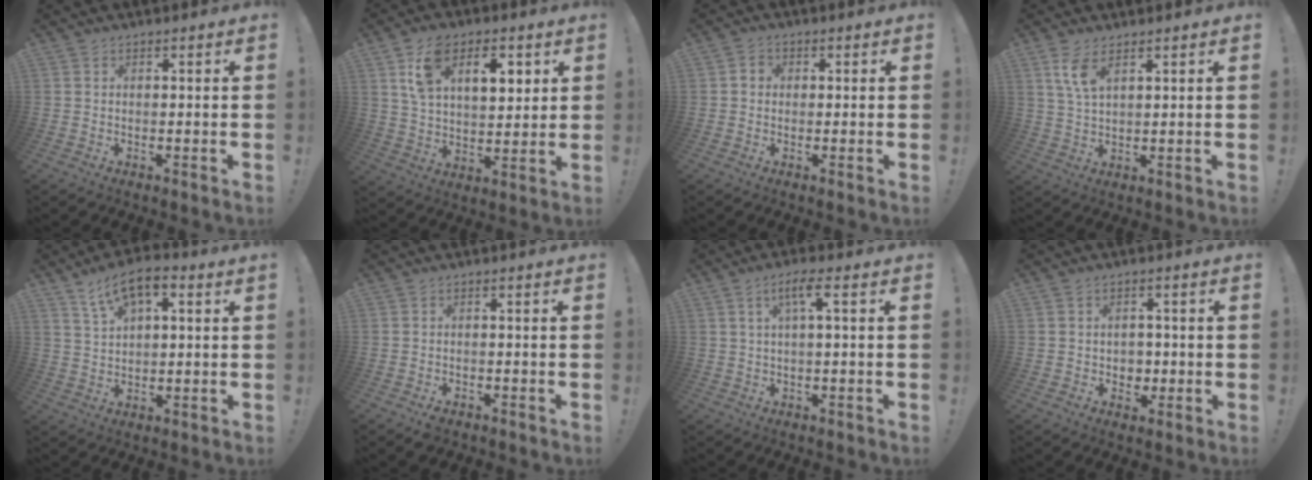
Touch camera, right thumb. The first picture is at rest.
{"total": 13.8, "force": [6.2, 8.4, 9.0], "torque": [-0.138, -0.008, 0.114]}
{"total": 2.5, "force": [-0.2, 2.1, 1.2], "torque": [-0.022, 0.010, -0.002]}
{"total": 6.2, "force": [3.3, 2.3, 4.7], "torque": [-0.090, -0.016, 0.056]}
{"total": 8.2, "force": [4.2, 3.7, 6.0], "torque": [-0.098, -0.013, 0.077]}
{"total": 1.9, "force": [-1.4, 0.9, 0.8], "torque": [-0.009, 0.005, -0.025]}
{"total": 5.2, "force": [1.2, 0.6, 5.1], "torque": [-0.094, 0.002, 0.017]}
{"total": 4.4, "force": [0.2, 4.2, 1.1], "torque": [-0.006, -0.006, 0.005]}